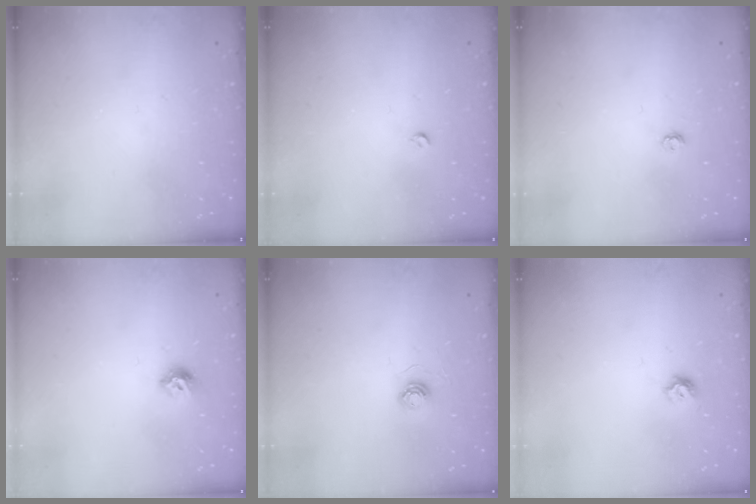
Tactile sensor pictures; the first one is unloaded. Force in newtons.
{"total": 2.8, "press": 2.8, "slide": 0.5}
{"total": 2.9, "press": 2.9, "slide": 0.4}
{"total": 8.2, "press": 8.2, "slide": 0.3}
{"total": 4.7, "press": 4.7, "slide": 0.3}
{"total": 5.1, "press": 5.1, "slide": 0.6}